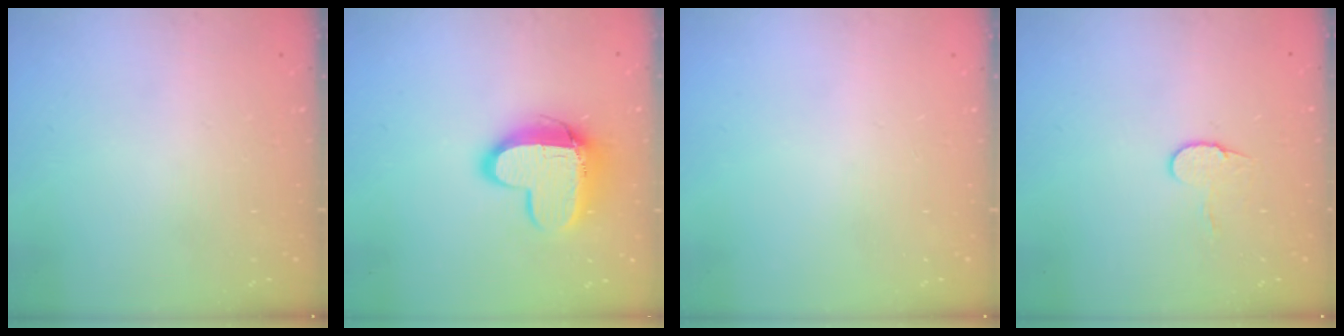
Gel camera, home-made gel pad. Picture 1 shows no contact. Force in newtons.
{"total": 12.9, "press": 12.9, "slide": 1.1}
{"total": 0.0}
{"total": 7.3, "press": 7.3, "slide": 0.4}